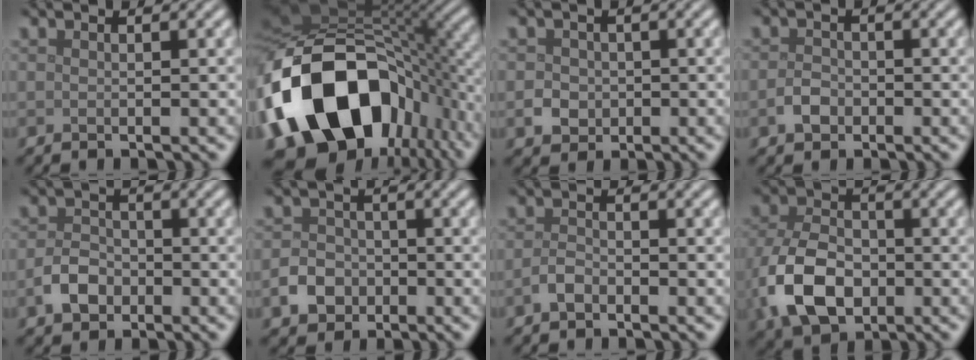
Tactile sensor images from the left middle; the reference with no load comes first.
{"total": 18.9, "force": [-6.4, 12.5, 12.7], "torque": [-0.258, -0.031, -0.092]}
{"total": 1.9, "force": [-0.4, 1.8, 0.6], "torque": [-0.003, -0.003, -0.007]}
{"total": 1.7, "force": [-0.8, 1.3, 0.8], "torque": [-0.016, 0.002, -0.018]}
{"total": 2.8, "force": [-1.3, 2.0, 1.4], "torque": [-0.023, 0.005, -0.031]}
{"total": 3.0, "force": [-1.2, 2.5, 1.2], "torque": [-0.021, 0.002, -0.025]}
{"total": 1.4, "force": [-0.9, 0.7, 0.8], "torque": [-0.020, 0.002, -0.022]}
{"total": 7.9, "force": [-2.4, 5.2, 5.3], "torque": [-0.125, -0.008, -0.054]}